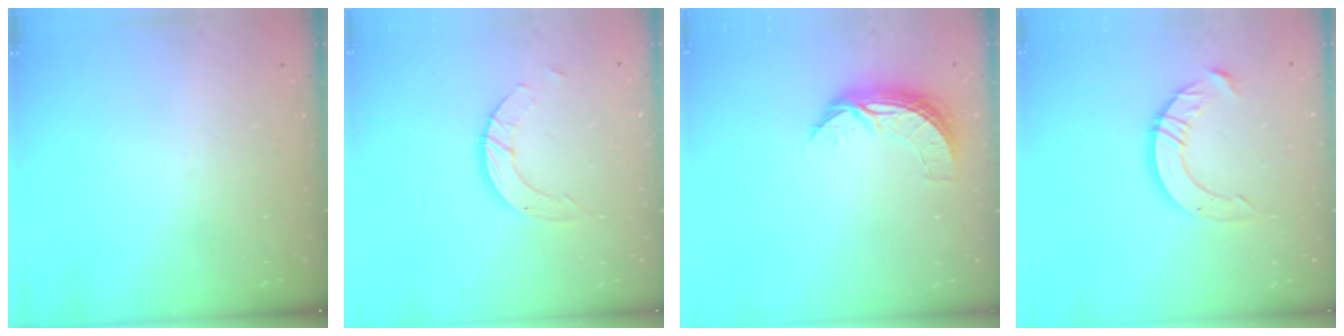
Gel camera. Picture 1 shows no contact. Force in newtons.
{"total": 5.9, "press": 5.9, "slide": 0.5}
{"total": 7.3, "press": 7.3, "slide": 0.2}
{"total": 10.5, "press": 10.5, "slide": 0.9}